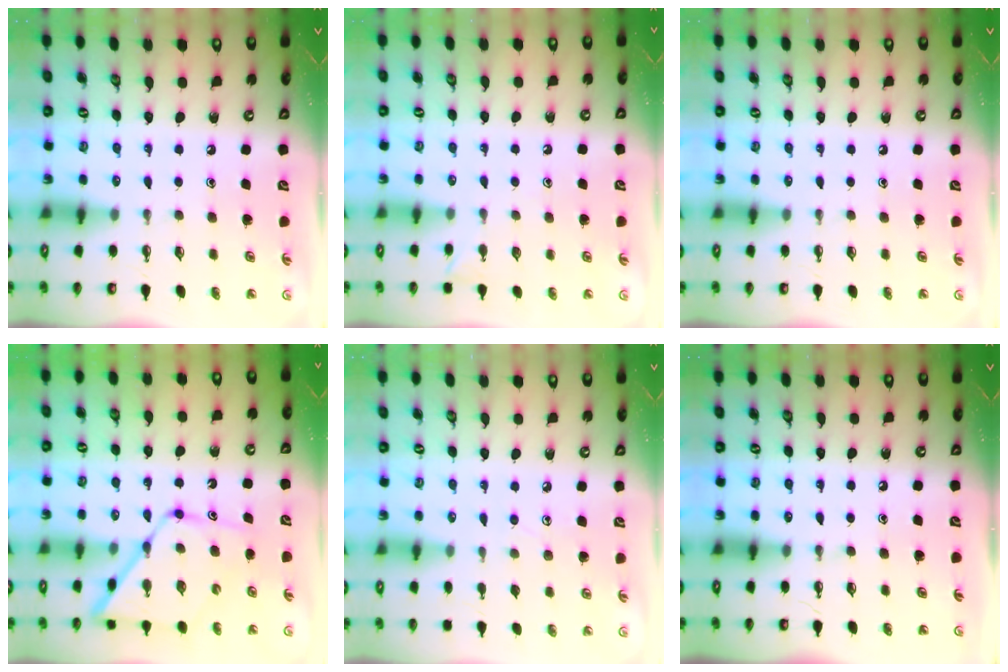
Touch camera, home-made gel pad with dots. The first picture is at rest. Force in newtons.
{"total": 3.4, "press": 3.4, "slide": 0.4}
{"total": 0.0}
{"total": 12.3, "press": 12.2, "slide": 1.0}
{"total": 4.9, "press": 4.8, "slide": 0.5}
{"total": 0.0}